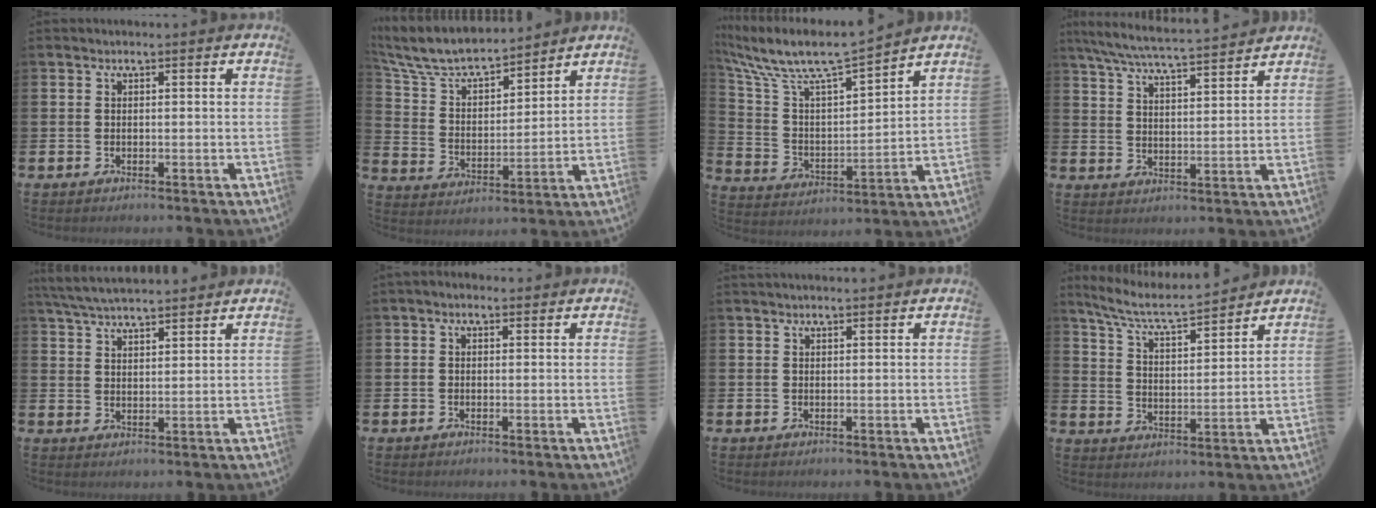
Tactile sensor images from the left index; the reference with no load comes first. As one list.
[{"total": 8.0, "force": [7.4, 2.0, 2.6], "torque": [-0.091, -0.049, 0.128]}, {"total": 9.3, "force": [8.5, 1.2, 3.6], "torque": [-0.115, -0.059, 0.142]}, {"total": 6.7, "force": [6.3, 0.3, 2.2], "torque": [-0.068, -0.037, 0.111]}, {"total": 5.2, "force": [5.0, 0.5, 1.1], "torque": [-0.043, -0.019, 0.092]}, {"total": 0.8, "force": [0.2, 0.6, 0.5], "torque": [-0.001, 0.005, 0.000]}, {"total": 0.9, "force": [0.9, 0.0, 0.3], "torque": [0.003, -0.002, 0.014]}, {"total": 6.6, "force": [6.1, 0.6, 2.5], "torque": [-0.078, -0.040, 0.104]}]